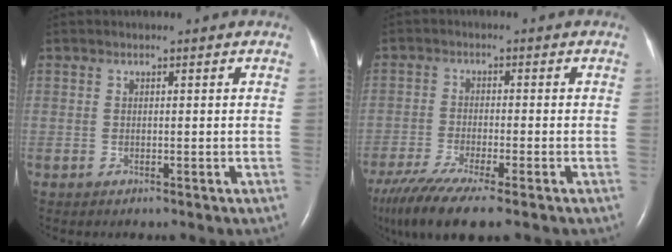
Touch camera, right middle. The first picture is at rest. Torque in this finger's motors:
{"motor_torque": [1.06, -0.99, 0.20, 0.11]}